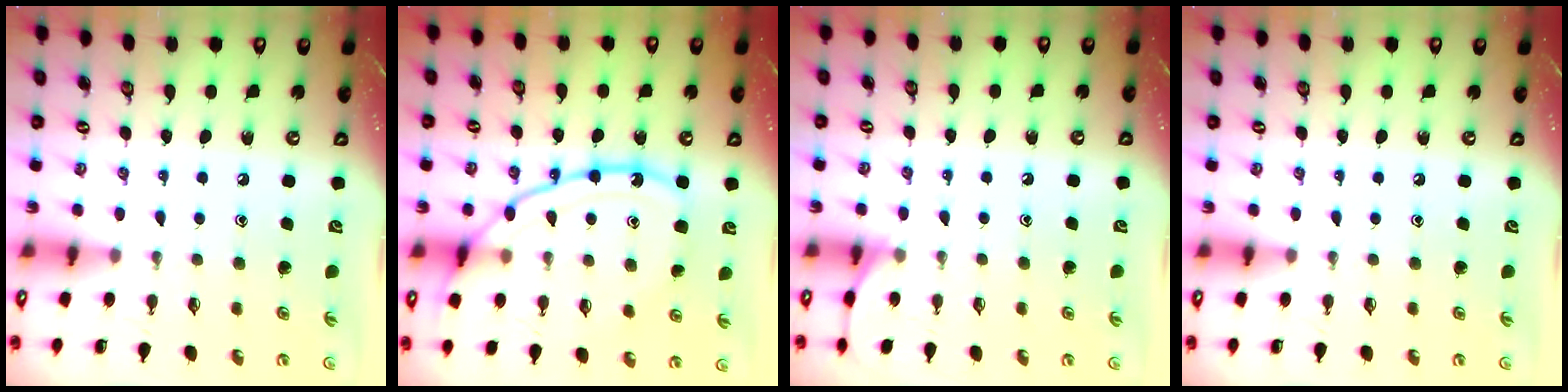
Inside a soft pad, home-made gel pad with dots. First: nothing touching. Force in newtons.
{"total": 15.8, "press": 15.7, "slide": 1.6}
{"total": 6.6, "press": 6.5, "slide": 0.7}
{"total": 0.0}